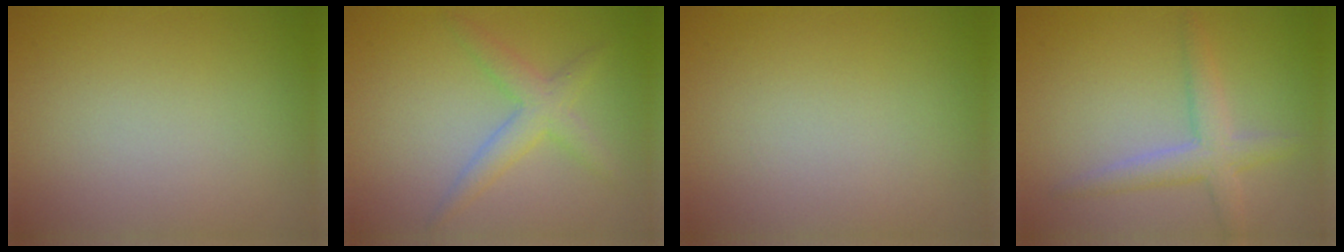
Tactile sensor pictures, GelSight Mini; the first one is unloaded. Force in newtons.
{"total": 2.9, "press": 2.9, "slide": 0.1}
{"total": 0.0}
{"total": 3.1, "press": 3.1, "slide": 0.1}